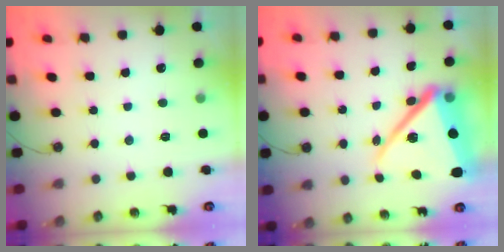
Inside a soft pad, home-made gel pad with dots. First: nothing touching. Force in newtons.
{"total": 20.4, "press": 20.3, "slide": 1.5}